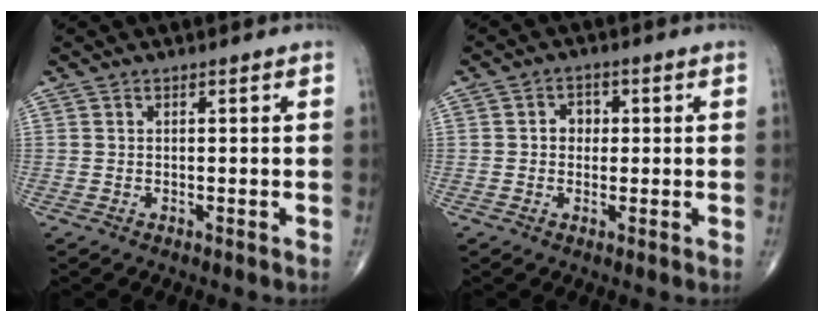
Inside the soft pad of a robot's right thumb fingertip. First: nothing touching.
{"total": 3.1, "force": [0.2, 2.6, 1.6], "torque": [-0.004, 0.008, -0.002]}